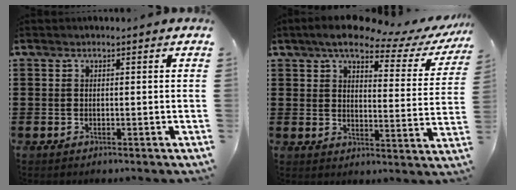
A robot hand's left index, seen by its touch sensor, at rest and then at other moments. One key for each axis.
{"total": 6.9, "fx": 5.4, "fy": 2.0, "fz": 3.9, "tx": -0.083, "ty": -0.016, "tz": 0.088}